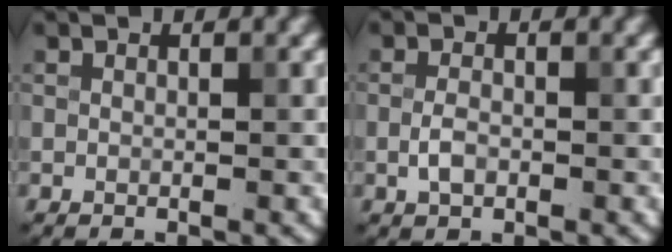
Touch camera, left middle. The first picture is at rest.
{"total": 1.7, "force": [-0.4, 1.0, 1.3], "torque": [-0.027, 0.001, -0.012]}